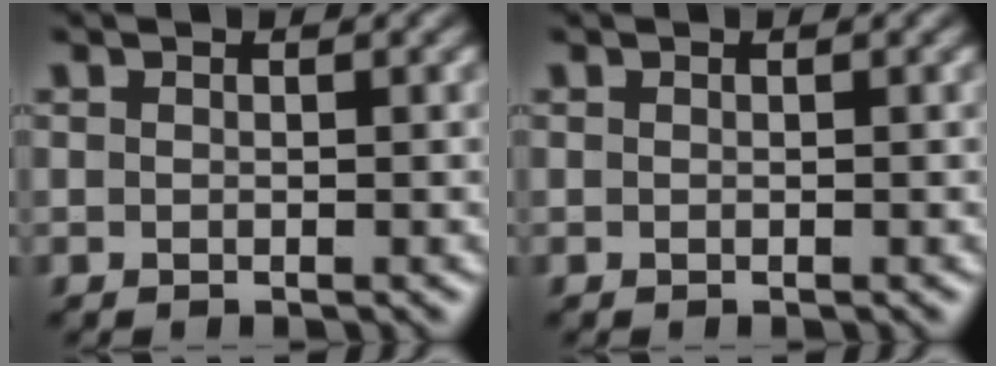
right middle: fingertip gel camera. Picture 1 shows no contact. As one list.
[{"total": 0.0}]